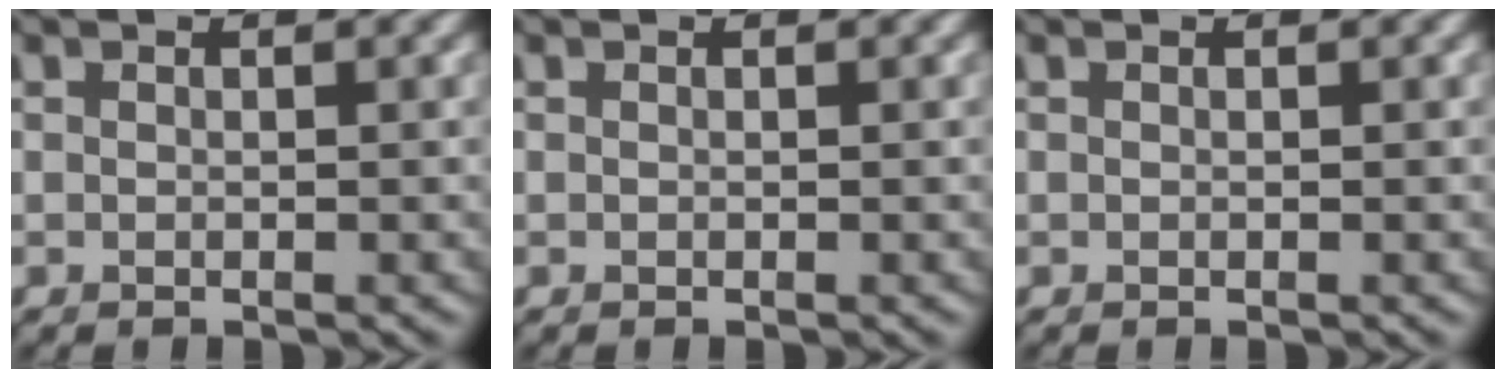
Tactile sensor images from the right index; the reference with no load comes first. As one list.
[{"total": 0.0}, {"total": 0.0}]